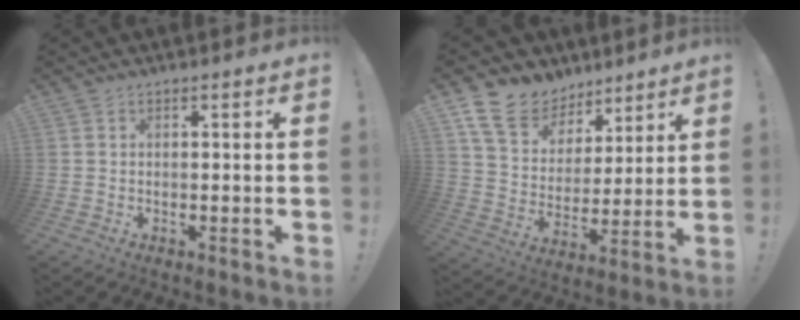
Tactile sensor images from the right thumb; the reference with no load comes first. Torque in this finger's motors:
{"motor_torque": [0.09, 0.37, -0.12, 0.50, 0.07]}